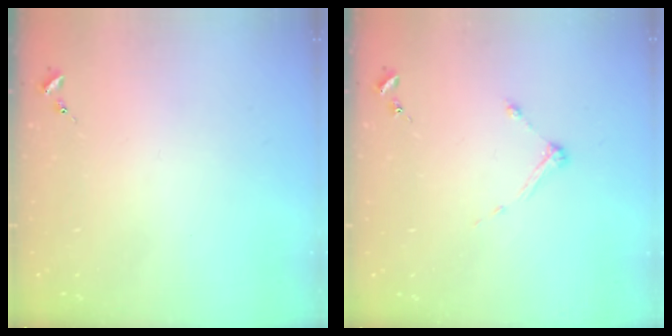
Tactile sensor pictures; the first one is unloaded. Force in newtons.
{"total": 4.9, "press": 4.9, "slide": 0.7}